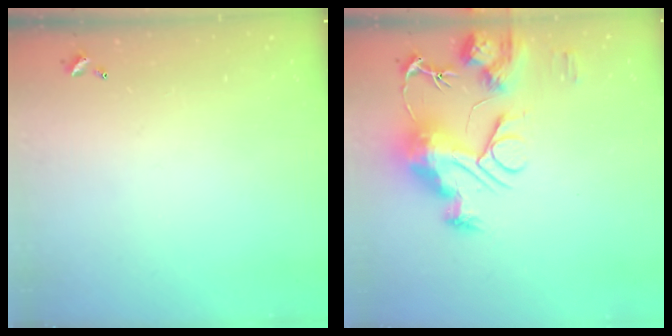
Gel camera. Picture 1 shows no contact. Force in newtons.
{"total": 14.8, "press": 14.7, "slide": 1.3}